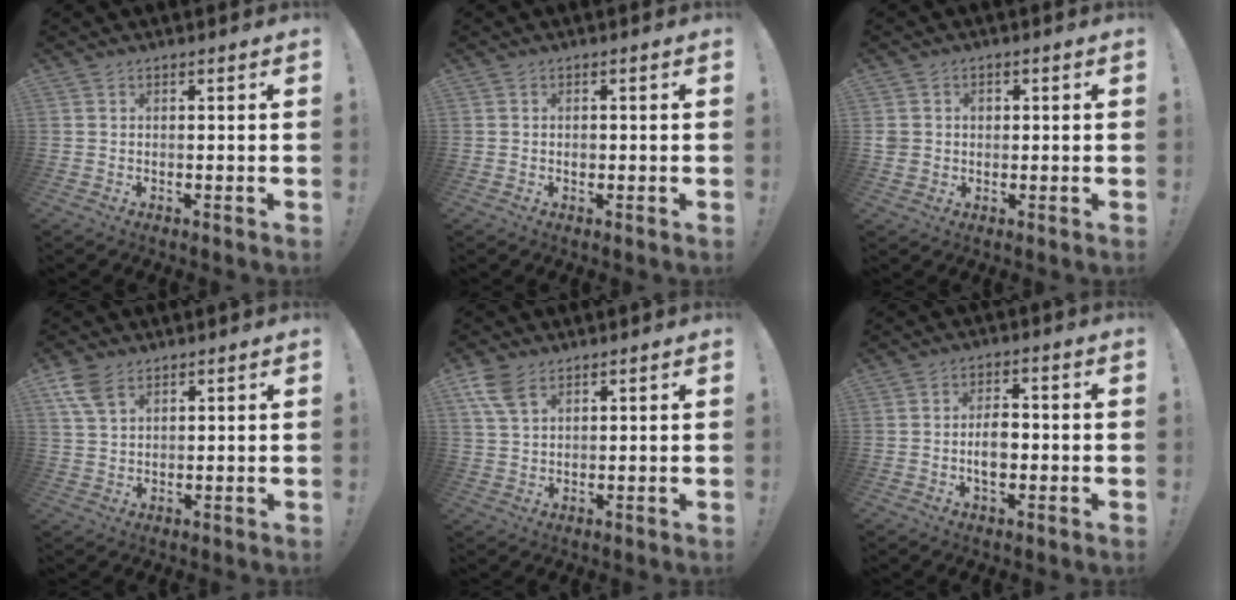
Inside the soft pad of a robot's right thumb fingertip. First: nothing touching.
{"total": 1.0, "force": [-0.3, 0.9, 0.3], "torque": [-0.001, 0.000, -0.007]}
{"total": 3.4, "force": [0.0, 3.2, 1.2], "torque": [-0.029, 0.004, -0.001]}
{"total": 6.7, "force": [3.9, 3.6, 4.1], "torque": [-0.069, -0.009, 0.076]}
{"total": 7.0, "force": [4.0, 3.8, 4.4], "torque": [-0.075, -0.011, 0.079]}
{"total": 5.9, "force": [-1.2, 3.6, 4.5], "torque": [-0.066, 0.004, -0.025]}